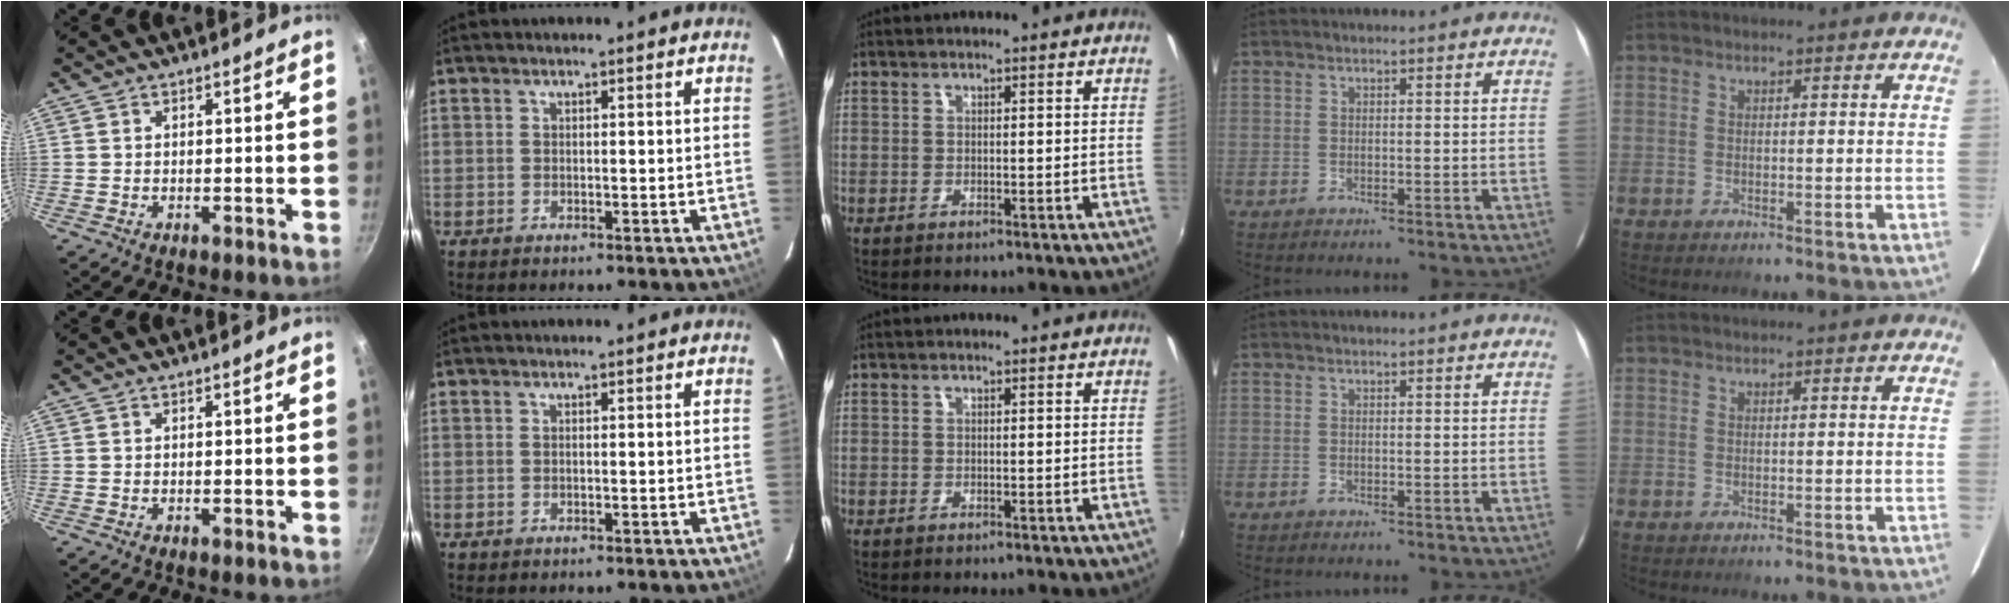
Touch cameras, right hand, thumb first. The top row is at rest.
{}